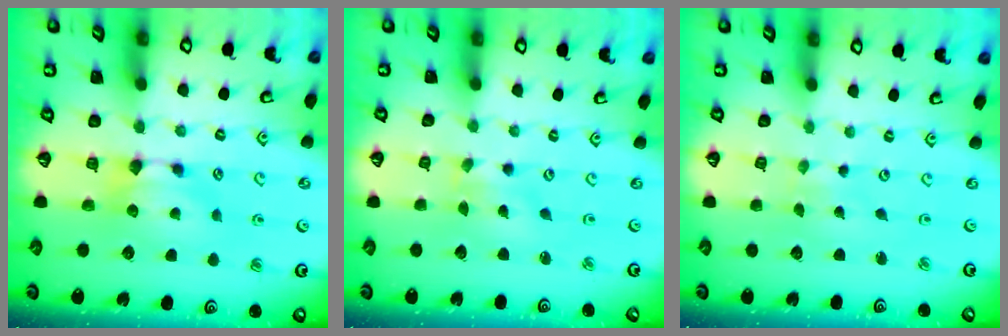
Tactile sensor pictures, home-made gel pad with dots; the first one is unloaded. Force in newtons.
{"total": 2.8, "press": 2.6, "slide": 1.0}
{"total": 5.5, "press": 5.5, "slide": 0.4}